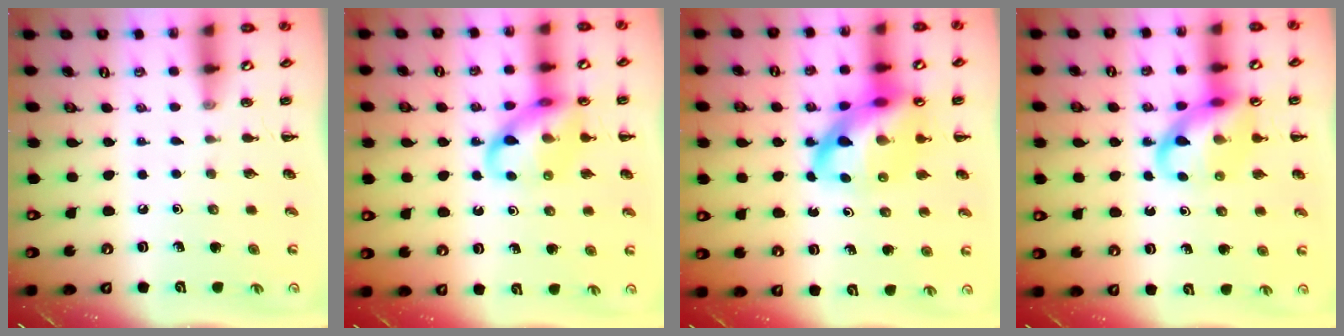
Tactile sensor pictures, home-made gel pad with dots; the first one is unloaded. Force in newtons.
{"total": 13.2, "press": 13.1, "slide": 1.5}
{"total": 16.9, "press": 16.3, "slide": 4.2}
{"total": 13.3, "press": 13.1, "slide": 2.1}